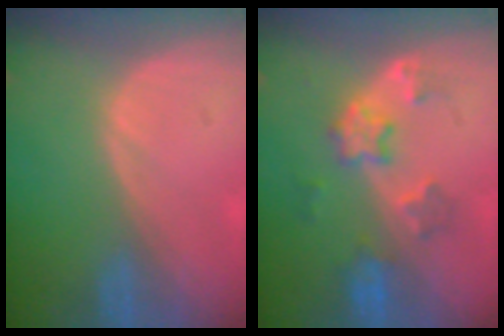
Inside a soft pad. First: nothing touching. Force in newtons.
{"total": 5.7, "press": 5.6, "slide": 1.1}